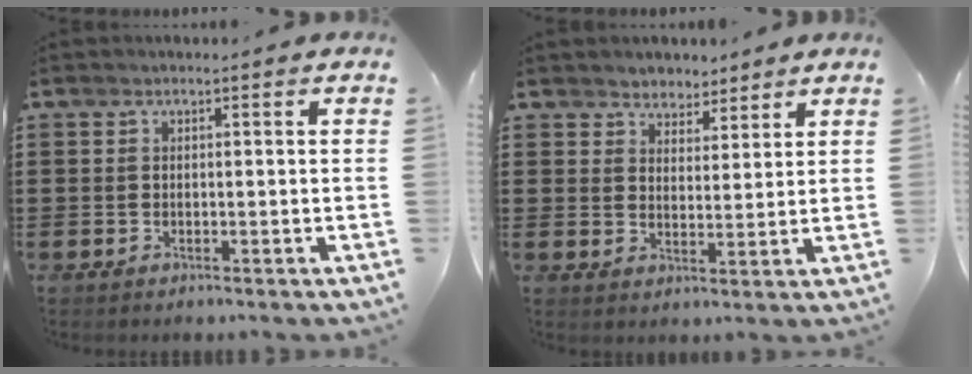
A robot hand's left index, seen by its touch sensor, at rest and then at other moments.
{"total": 3.9, "force": [3.4, 1.7, -0.7], "torque": [-0.005, -0.004, 0.063]}